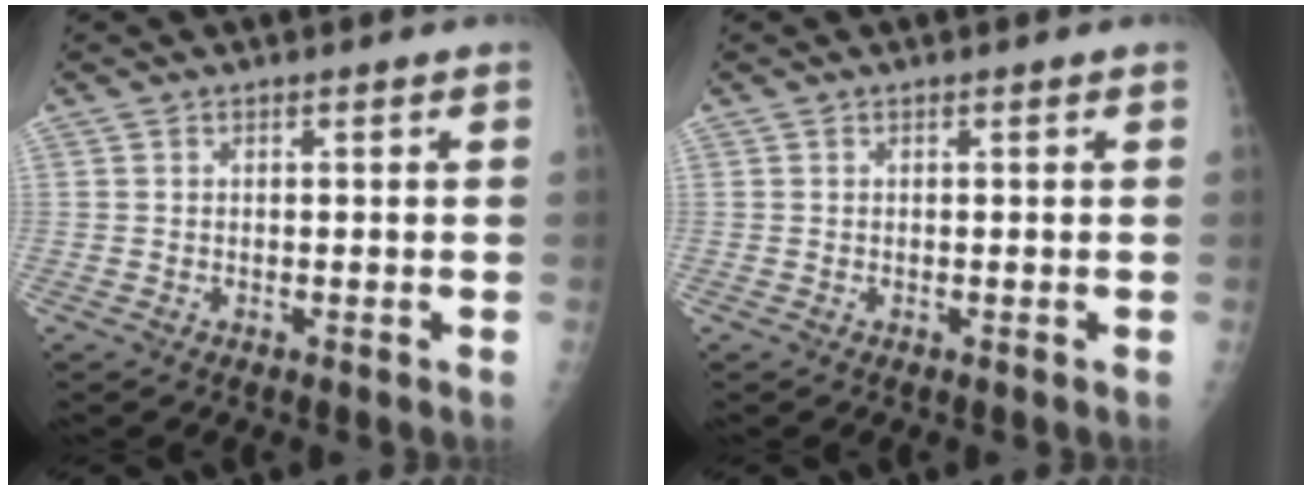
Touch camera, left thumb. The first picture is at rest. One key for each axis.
{"total": 0.0}